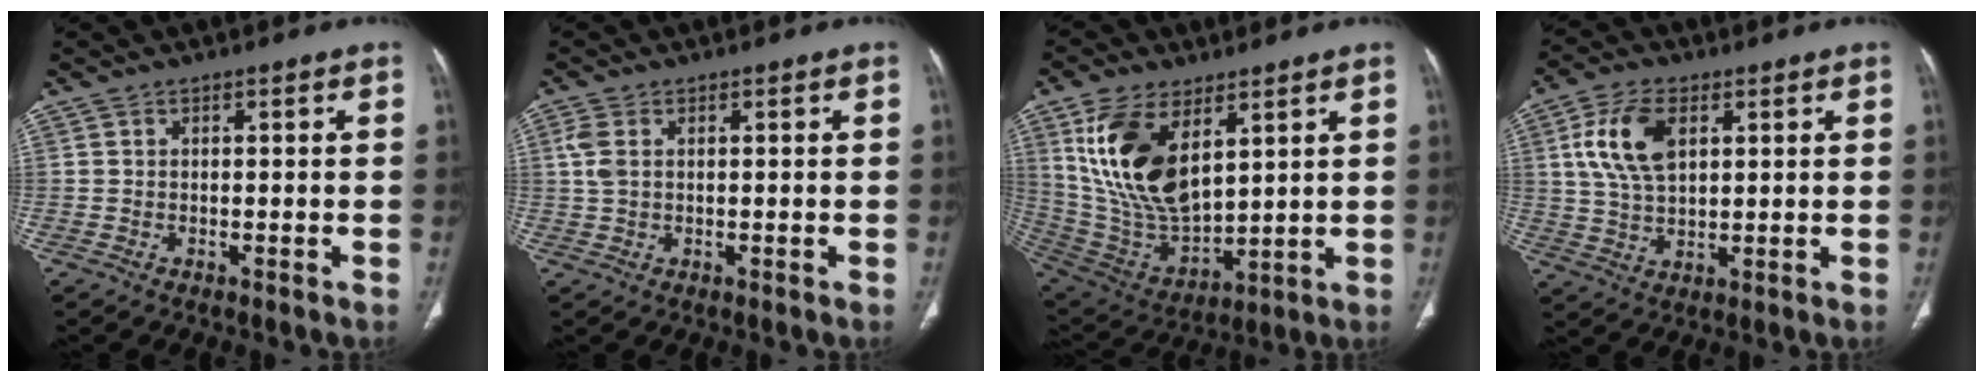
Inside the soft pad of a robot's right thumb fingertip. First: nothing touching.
{"total": 3.1, "force": [0.7, 1.8, 2.5], "torque": [-0.075, 0.008, 0.017]}
{"total": 18.7, "force": [7.4, 9.8, 14.1], "torque": [-0.256, -0.031, 0.159]}
{"total": 10.7, "force": [3.4, 6.0, 8.2], "torque": [-0.158, -0.002, 0.067]}